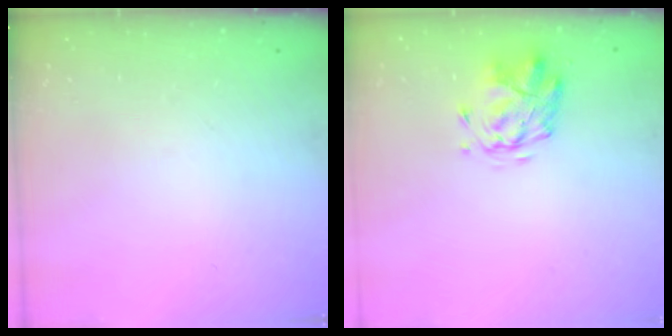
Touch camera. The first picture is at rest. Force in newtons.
{"total": 2.8, "press": 2.4, "slide": 1.5}